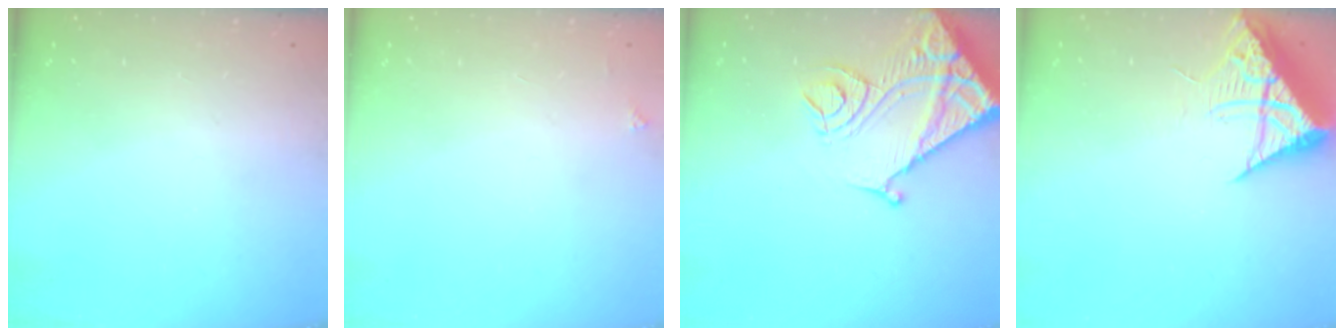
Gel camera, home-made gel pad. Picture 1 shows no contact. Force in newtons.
{"total": 2.0, "press": 2.0, "slide": 0.3}
{"total": 16.5, "press": 16.4, "slide": 2.0}
{"total": 9.7, "press": 9.7, "slide": 1.0}